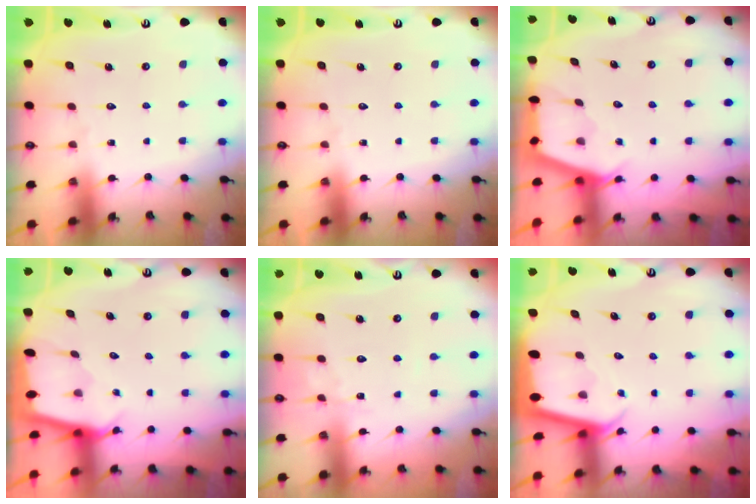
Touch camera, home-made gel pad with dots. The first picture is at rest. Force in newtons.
{"total": 0.0}
{"total": 2.6, "press": 2.6, "slide": 0.3}
{"total": 1.7, "press": 1.7, "slide": 0.0}
{"total": 2.7, "press": 2.7, "slide": 0.3}
{"total": 2.0, "press": 2.0, "slide": 0.1}